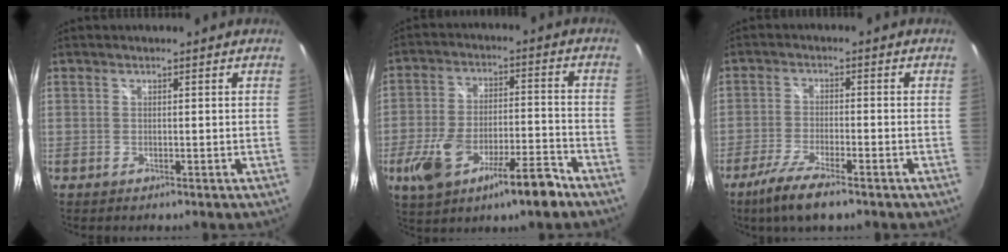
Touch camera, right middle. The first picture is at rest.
{"total": 14.1, "force": [-8.0, 4.3, 10.8], "torque": [-0.215, -0.011, -0.130]}
{"total": 8.5, "force": [-5.9, 1.5, 5.9], "torque": [-0.141, -0.023, -0.111]}